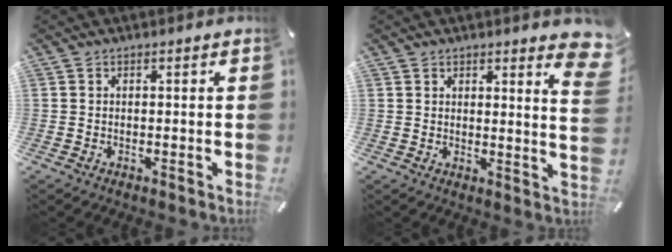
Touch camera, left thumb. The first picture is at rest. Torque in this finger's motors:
{"motor_torque": [0.64, -0.10, 0.33, -0.18, 0.06]}